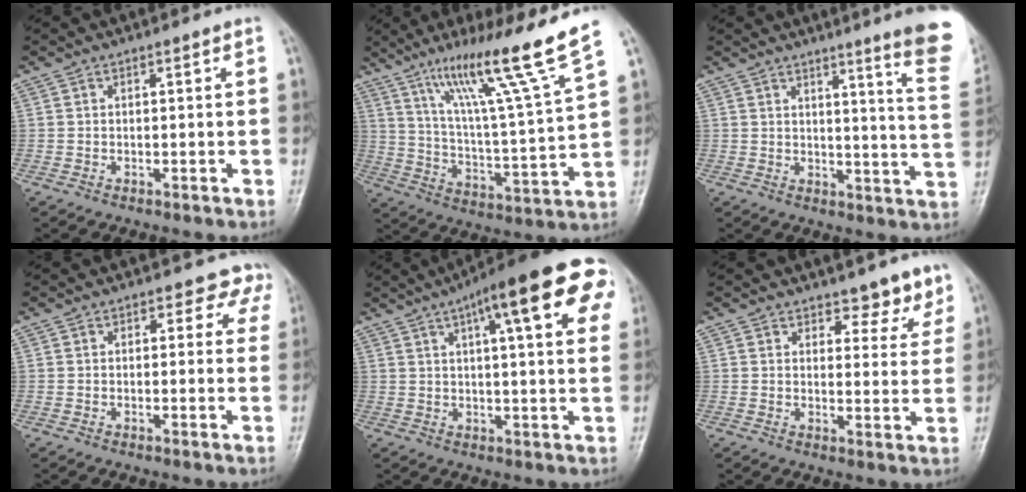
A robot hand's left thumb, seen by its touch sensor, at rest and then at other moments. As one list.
[{"total": 18.5, "force": [12.0, -0.8, 14.0], "torque": [-0.215, -0.066, 0.197]}, {"total": 14.4, "force": [9.9, 0.3, 10.4], "torque": [-0.114, -0.074, 0.106]}, {"total": 4.3, "force": [3.3, 2.7, 0.8], "torque": [0.029, -0.014, 0.017]}, {"total": 19.9, "force": [8.6, 5.0, 17.2], "torque": [-0.227, 0.016, 0.108]}, {"total": 5.8, "force": [4.8, 2.9, 1.8], "torque": [0.013, -0.035, 0.057]}]